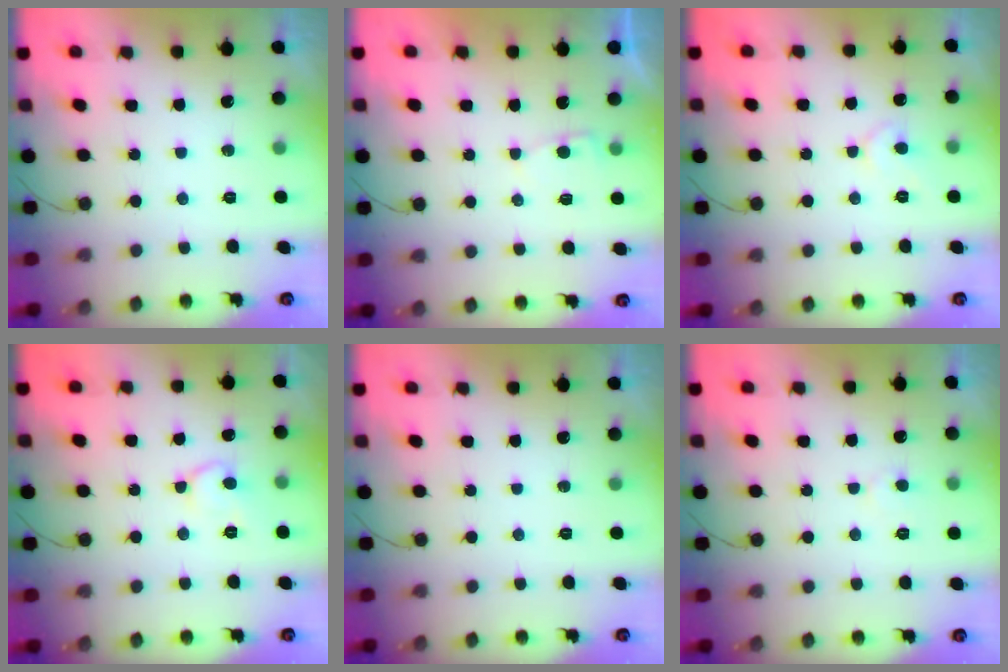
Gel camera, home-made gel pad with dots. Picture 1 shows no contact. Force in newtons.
{"total": 2.3, "press": 2.3, "slide": 0.2}
{"total": 5.4, "press": 5.3, "slide": 0.8}
{"total": 7.7, "press": 7.7, "slide": 0.6}
{"total": 0.0}
{"total": 3.3, "press": 3.3, "slide": 0.2}